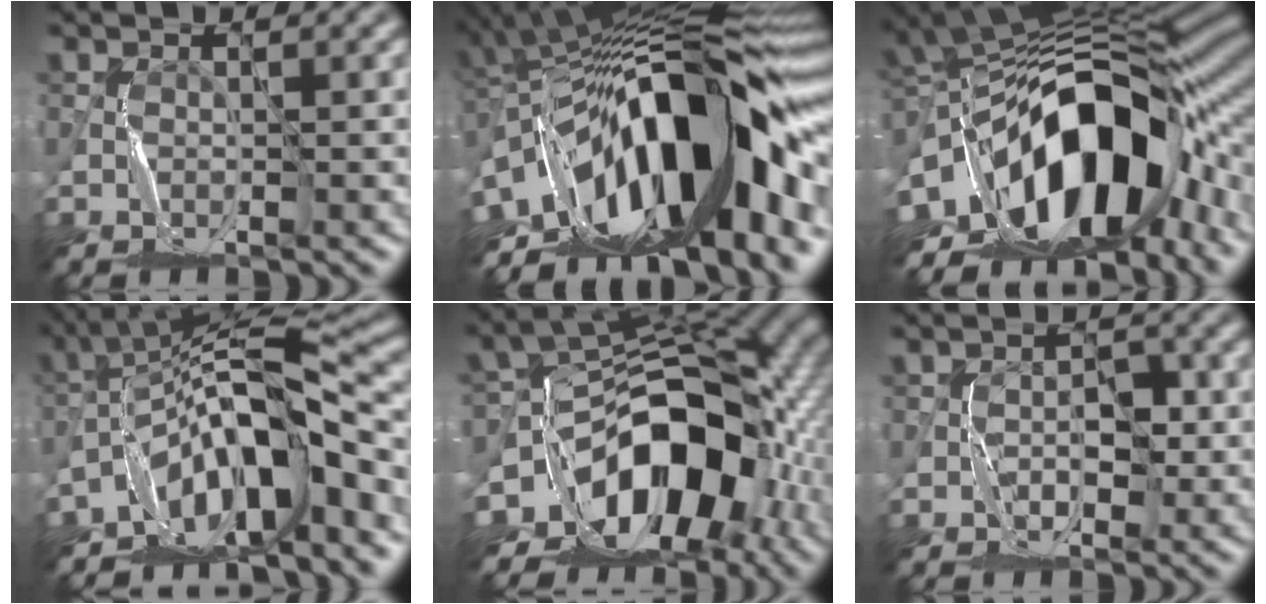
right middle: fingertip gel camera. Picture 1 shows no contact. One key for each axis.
{"total": 17.3, "fx": -4.4, "fy": 7.8, "fz": 14.8, "tx": -0.210, "ty": 0.026, "tz": -0.093}
{"total": 15.9, "fx": -5.1, "fy": 8.0, "fz": 12.7, "tx": -0.183, "ty": 0.017, "tz": -0.098}
{"total": 11.0, "fx": -5.4, "fy": 3.6, "fz": 8.9, "tx": -0.126, "ty": 0.017, "tz": -0.096}
{"total": 13.8, "fx": -6.0, "fy": 8.8, "fz": 8.7, "tx": -0.109, "ty": 0.002, "tz": -0.110}
{"total": 2.5, "fx": -0.6, "fy": 1.7, "fz": 1.7, "tx": -0.013, "ty": 0.003, "tz": -0.008}